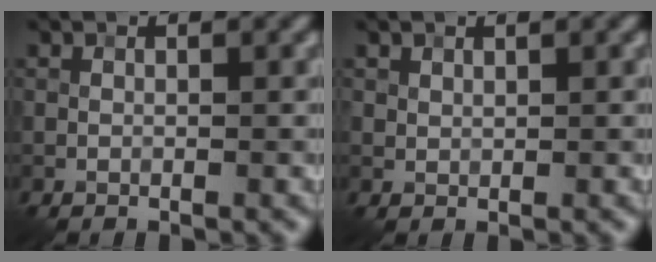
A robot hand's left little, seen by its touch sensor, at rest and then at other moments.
{"total": 0.8, "force": [0.6, 0.5, 0.1], "torque": [-0.003, -0.001, 0.015]}